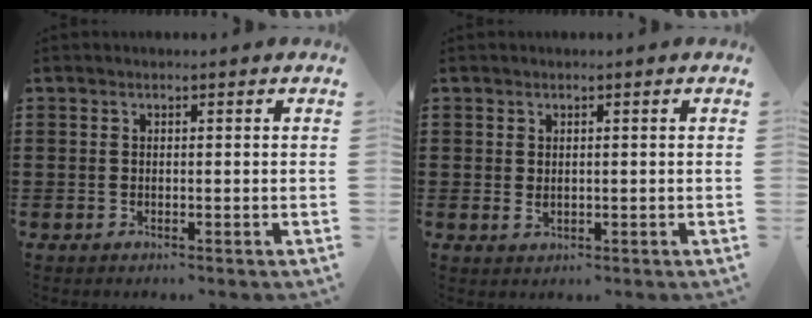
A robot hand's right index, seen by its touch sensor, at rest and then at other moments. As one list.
[{"total": 1.1, "force": [0.2, 0.7, 0.9], "torque": [-0.018, 0.002, 0.005]}]